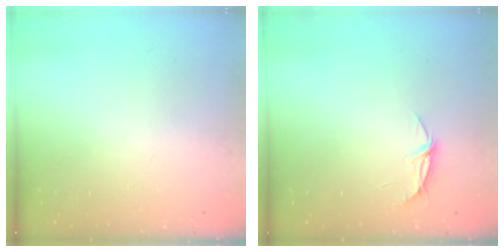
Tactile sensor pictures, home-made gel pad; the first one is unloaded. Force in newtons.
{"total": 5.6, "press": 5.6, "slide": 0.4}